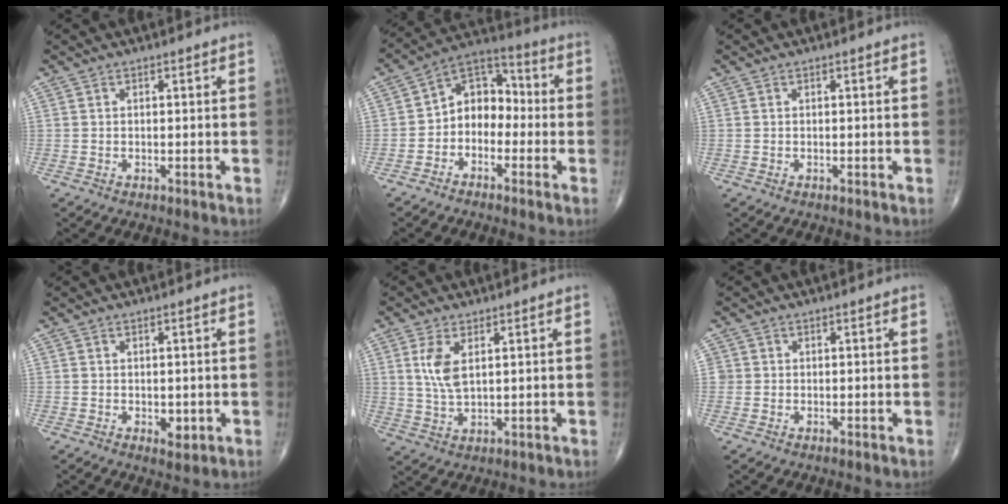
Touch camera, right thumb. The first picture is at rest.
{"total": 9.3, "force": [-2.0, 7.0, 5.8], "torque": [-0.057, 0.047, -0.056]}
{"total": 0.0}
{"total": 2.5, "force": [-0.5, 1.6, 1.9], "torque": [-0.013, -0.002, -0.004]}
{"total": 5.8, "force": [1.9, 2.7, 4.8], "torque": [-0.101, -0.008, 0.045]}
{"total": 1.1, "force": [0.0, 1.1, 0.0], "torque": [0.008, 0.004, -0.001]}